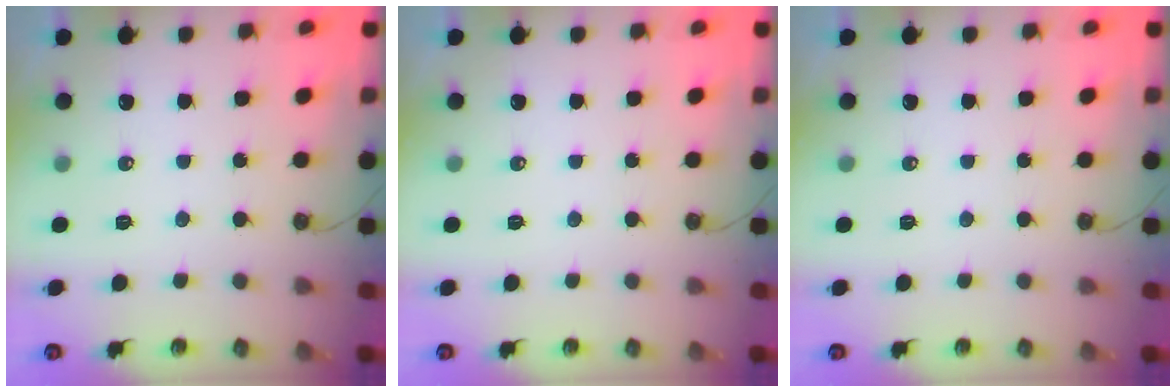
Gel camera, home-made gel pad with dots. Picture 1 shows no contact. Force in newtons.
{"total": 0.0}
{"total": 0.0}